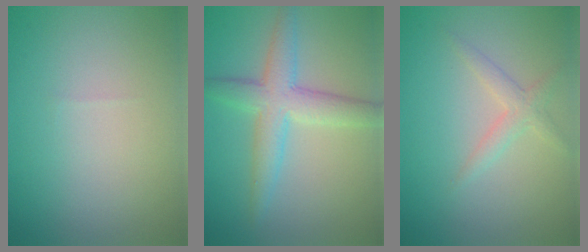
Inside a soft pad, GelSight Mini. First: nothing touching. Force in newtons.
{"total": 4.7, "press": 4.7, "slide": 0.1}
{"total": 1.8, "press": 1.8, "slide": 0.1}